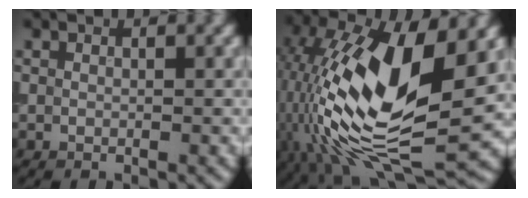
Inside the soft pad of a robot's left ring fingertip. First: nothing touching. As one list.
[{"total": 16.0, "force": [0.4, 7.3, 14.2], "torque": [-0.290, -0.006, 0.008]}]